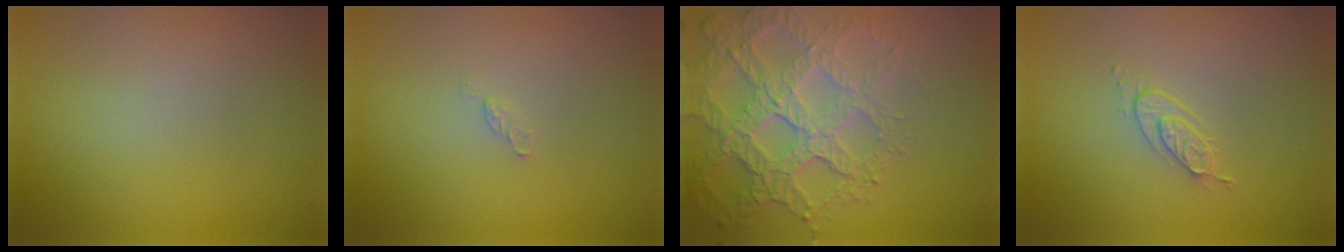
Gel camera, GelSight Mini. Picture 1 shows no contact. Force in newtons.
{"total": 0.6, "press": 0.6, "slide": 0.1}
{"total": 7.6, "press": 5.3, "slide": 5.4}
{"total": 1.7, "press": 1.1, "slide": 1.3}